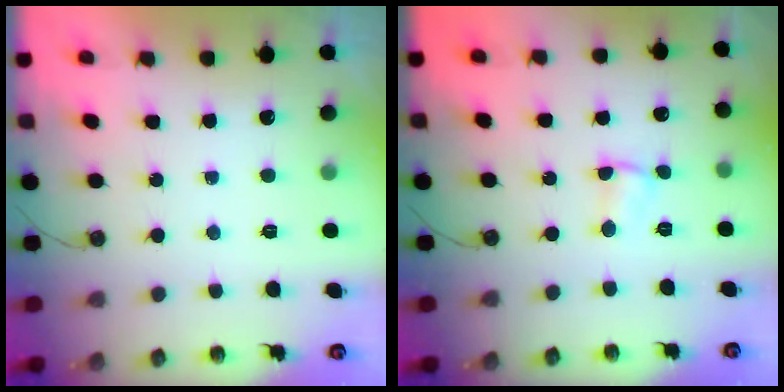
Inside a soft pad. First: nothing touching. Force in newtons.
{"total": 3.9, "press": 1.9, "slide": 3.4}